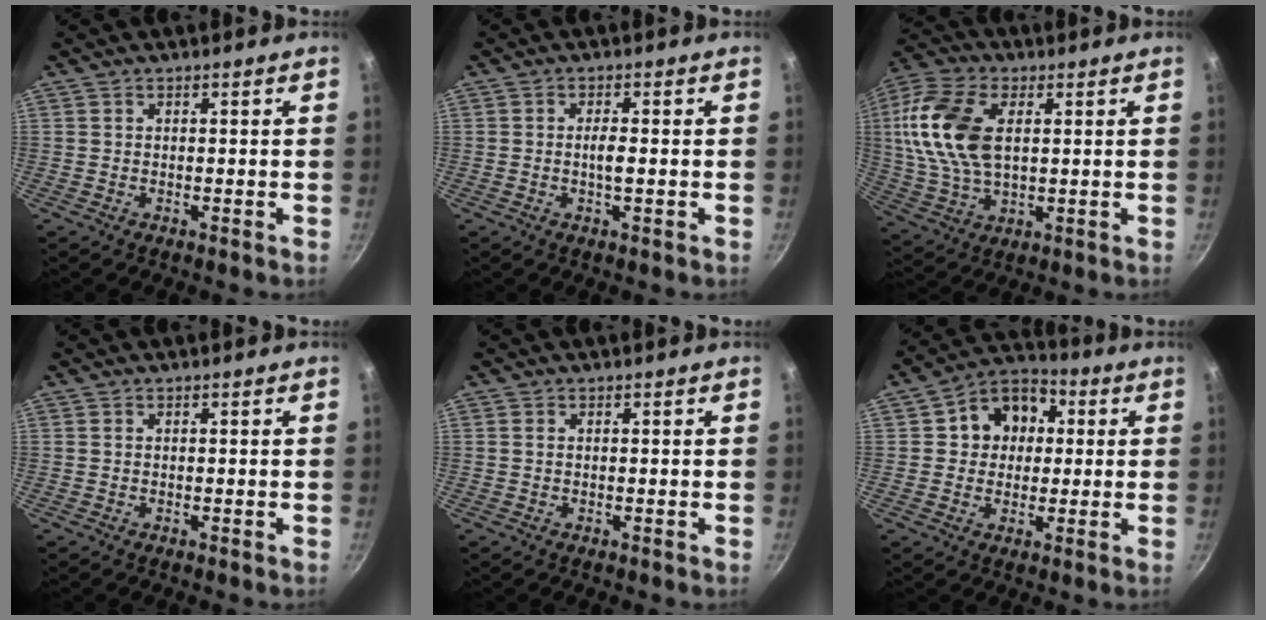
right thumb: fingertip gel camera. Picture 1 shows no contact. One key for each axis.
{"total": 2.7, "fx": -0.3, "fy": 0.6, "fz": 2.6, "tx": -0.055, "ty": 0.002, "tz": -0.009}
{"total": 17.2, "fx": 3.3, "fy": 10.2, "fz": 13.5, "tx": -0.263, "ty": 0.003, "tz": 0.060}
{"total": 0.0}
{"total": 0.6, "fx": 0.1, "fy": 0.4, "fz": 0.4, "tx": -0.009, "ty": 0.001, "tz": 0.002}
{"total": 10.8, "fx": 1.9, "fy": 9.1, "fz": 5.5, "tx": -0.044, "ty": 0.015, "tz": 0.012}